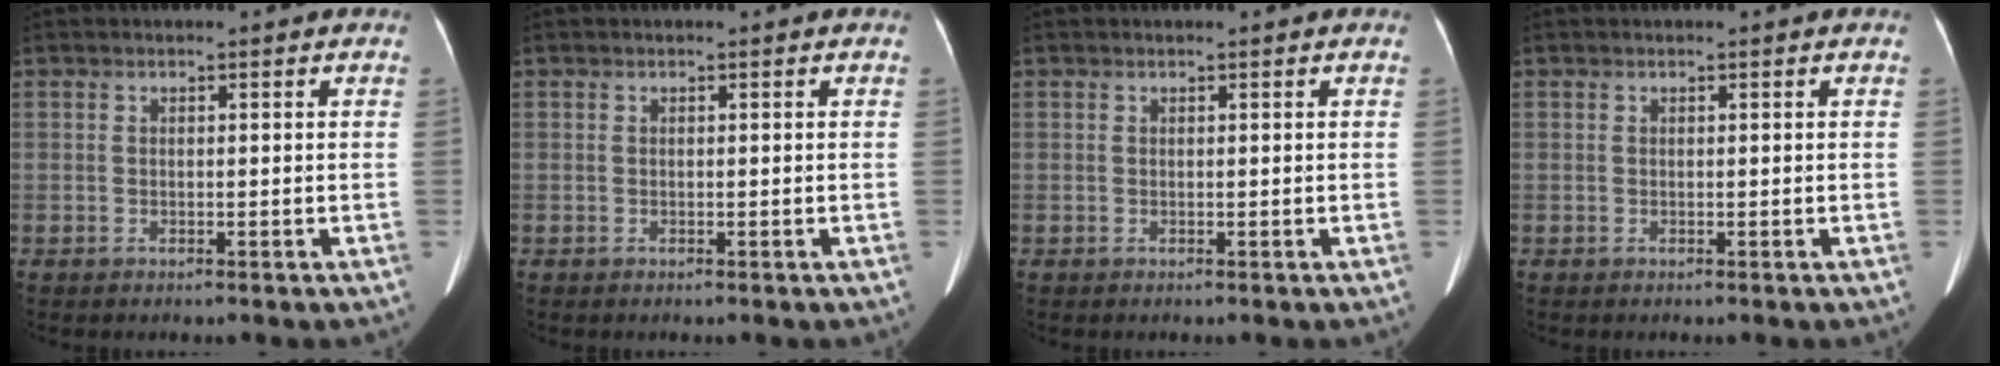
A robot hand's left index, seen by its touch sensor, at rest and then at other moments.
{"total": 0.0}
{"total": 0.0}
{"total": 0.0}